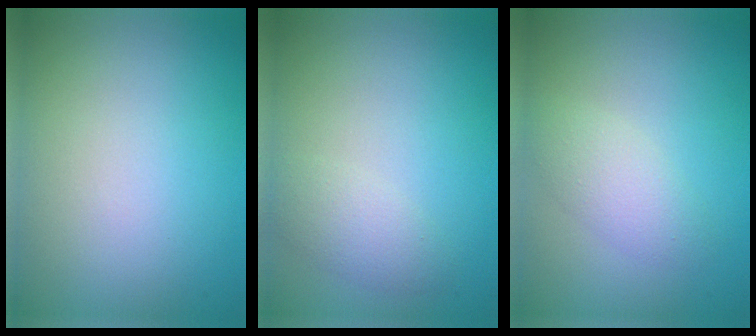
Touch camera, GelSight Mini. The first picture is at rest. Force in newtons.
{"total": 1.9, "press": 1.9, "slide": 0.1}
{"total": 2.5, "press": 2.5, "slide": 0.0}